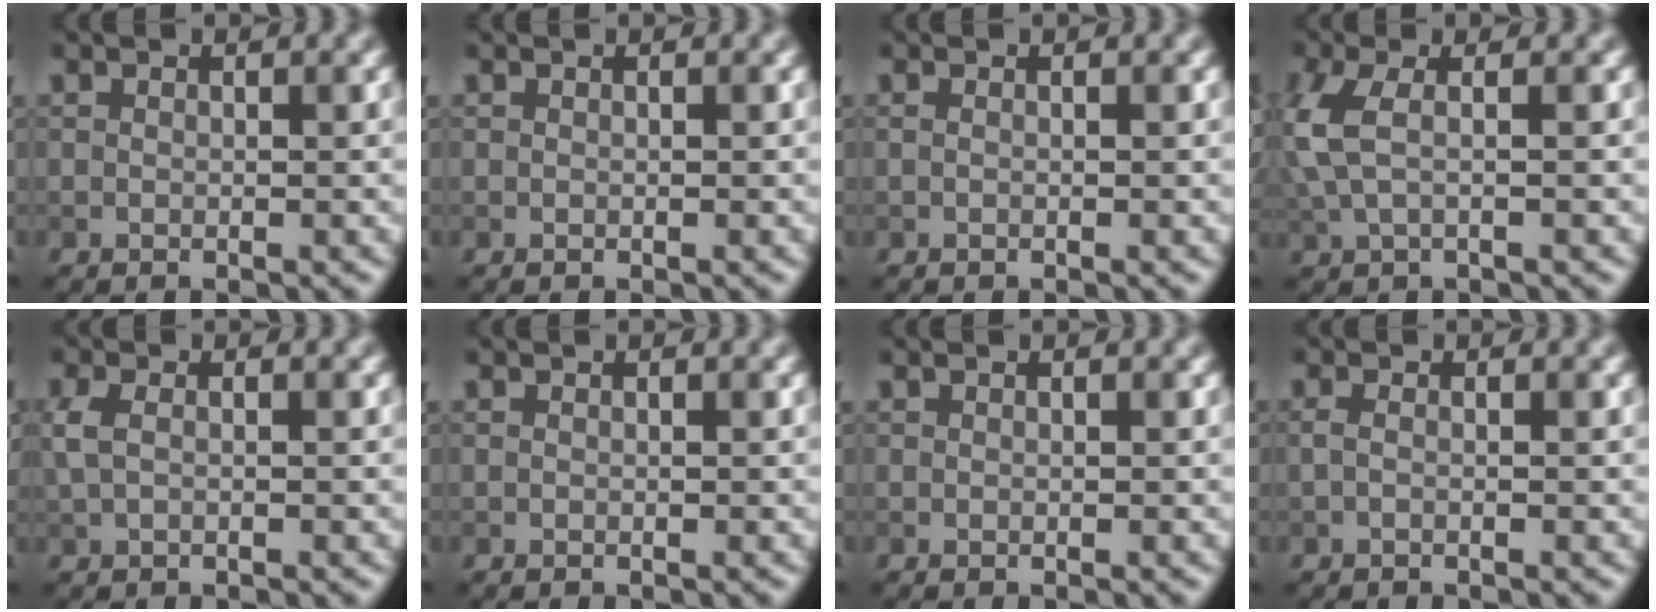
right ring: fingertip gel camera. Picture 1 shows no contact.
{"total": 0.0}
{"total": 0.6, "force": [0.2, 0.3, 0.5], "torque": [-0.009, -0.006, -0.002]}
{"total": 3.6, "force": [0.3, 1.4, 3.3], "torque": [-0.089, 0.005, 0.003]}
{"total": 1.9, "force": [0.2, 1.0, 1.6], "torque": [-0.040, 0.006, 0.000]}
{"total": 0.0}
{"total": 0.0}
{"total": 0.9, "force": [-0.1, 0.3, 0.8], "torque": [-0.018, -0.004, -0.005]}